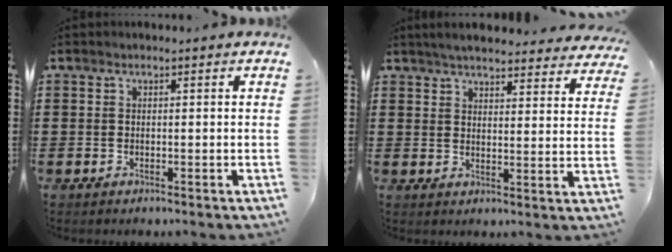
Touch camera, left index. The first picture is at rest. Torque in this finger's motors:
{"motor_torque": [2.14, 0.00, 0.60, 0.08]}